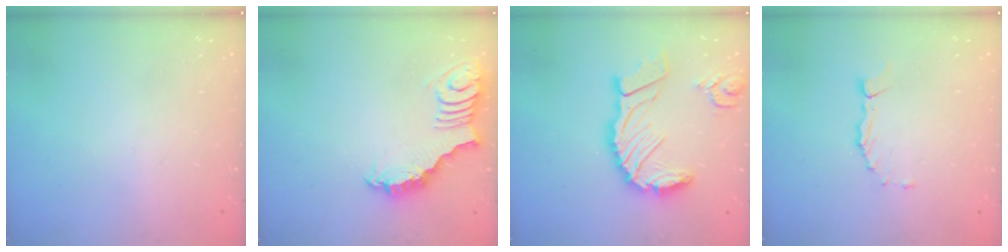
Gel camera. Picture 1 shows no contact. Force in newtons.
{"total": 3.3, "press": 3.3, "slide": 0.6}
{"total": 18.1, "press": 17.9, "slide": 2.4}
{"total": 2.2, "press": 2.2, "slide": 0.3}